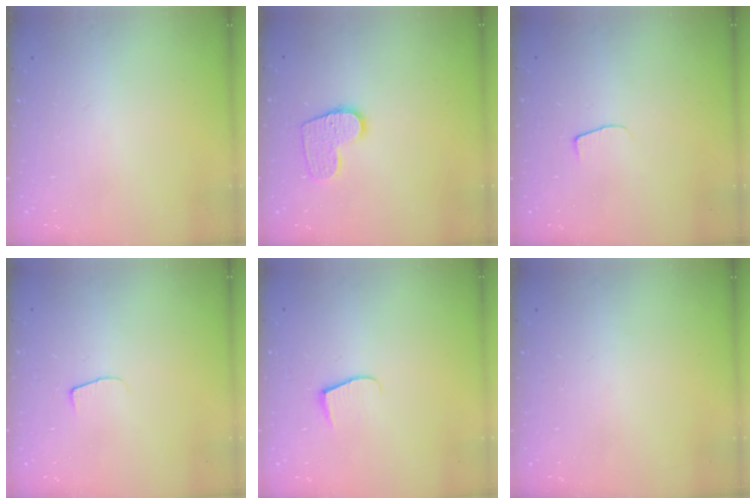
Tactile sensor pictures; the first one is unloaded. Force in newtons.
{"total": 10.9, "press": 10.9, "slide": 0.5}
{"total": 4.3, "press": 4.3, "slide": 0.5}
{"total": 4.3, "press": 4.3, "slide": 0.5}
{"total": 5.9, "press": 5.9, "slide": 0.4}
{"total": 0.0}